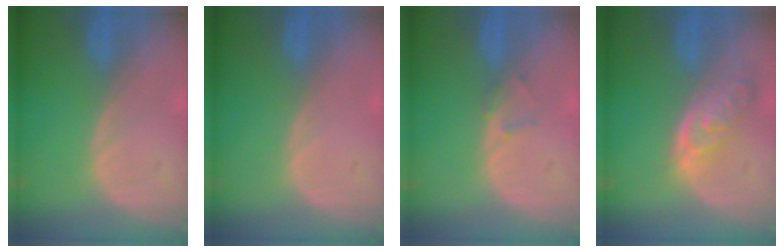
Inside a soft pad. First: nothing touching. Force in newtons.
{"total": 0.0}
{"total": 1.3, "press": 1.1, "slide": 0.8}
{"total": 6.3, "press": 5.7, "slide": 2.8}